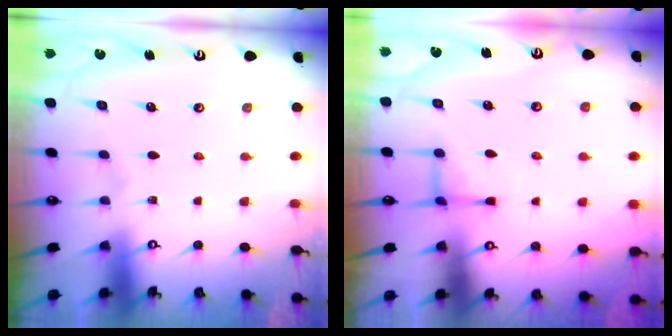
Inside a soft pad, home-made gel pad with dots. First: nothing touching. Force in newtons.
{"total": 4.4, "press": 4.3, "slide": 0.7}